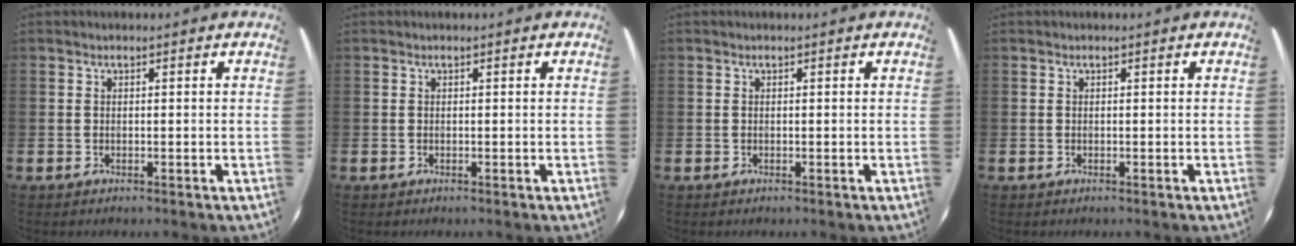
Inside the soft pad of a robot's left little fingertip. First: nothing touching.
{"total": 0.0}
{"total": 0.0}
{"total": 0.0}